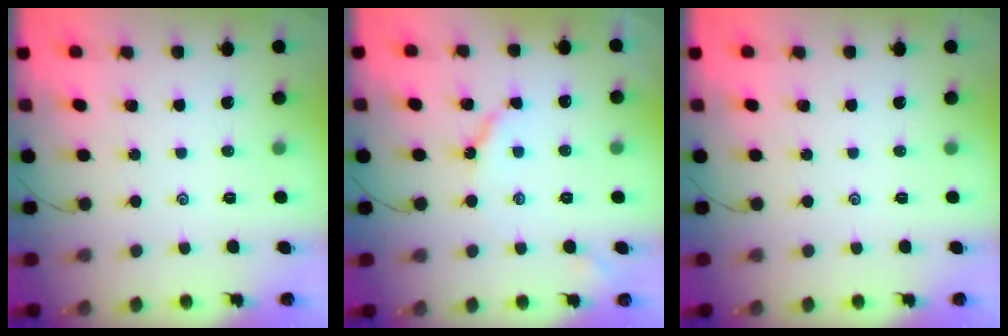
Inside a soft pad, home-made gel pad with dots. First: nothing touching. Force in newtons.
{"total": 5.7, "press": 5.7, "slide": 0.7}
{"total": 0.0}